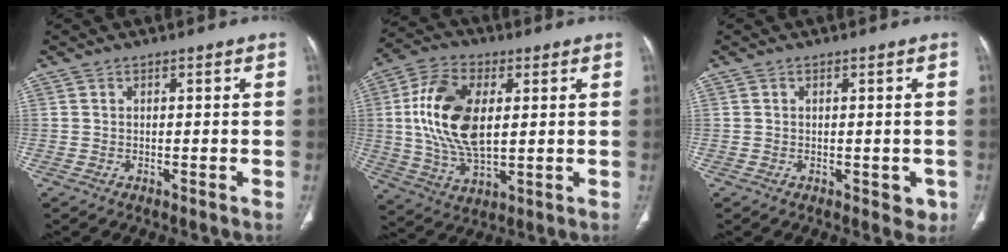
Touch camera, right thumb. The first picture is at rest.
{"total": 16.1, "force": [2.3, 8.9, 13.2], "torque": [-0.256, -0.002, 0.046]}
{"total": 2.3, "force": [-0.5, 1.6, 1.5], "torque": [-0.001, 0.001, -0.002]}